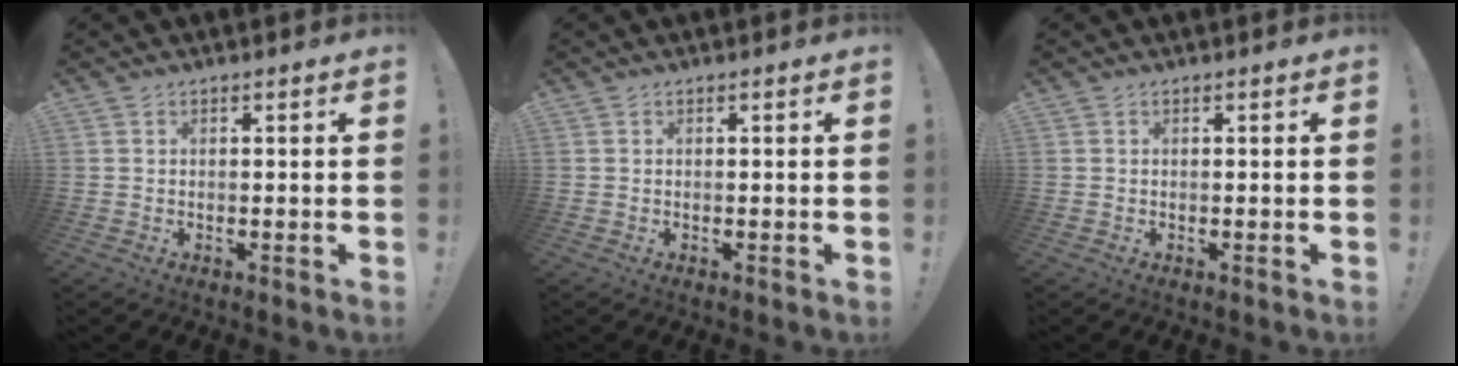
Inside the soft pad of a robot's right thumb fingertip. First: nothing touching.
{"total": 0.0}
{"total": 0.0}